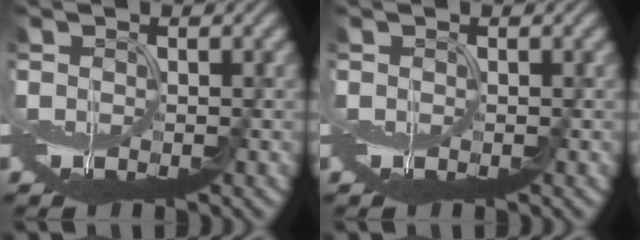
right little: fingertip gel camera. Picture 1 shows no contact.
{"total": 0.0}